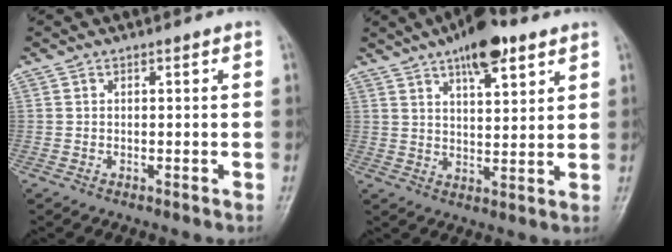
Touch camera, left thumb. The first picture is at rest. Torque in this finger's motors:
{"motor_torque": [1.62, 0.69, 0.60, -0.92, 0.06]}